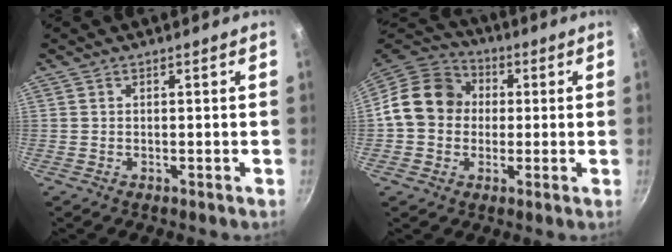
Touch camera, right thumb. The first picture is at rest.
{"total": 13.8, "force": [0.7, 12.0, 6.9], "torque": [-0.092, 0.030, -0.008]}